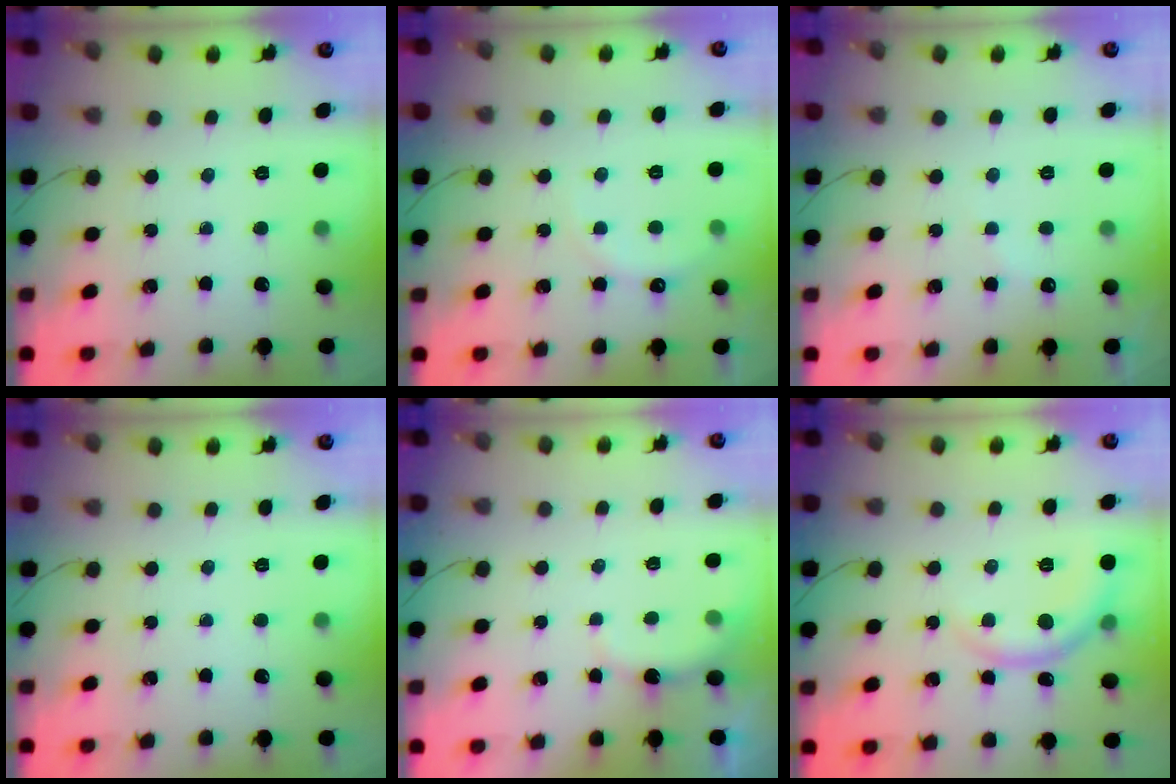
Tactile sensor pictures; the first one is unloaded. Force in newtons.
{"total": 7.2, "press": 7.0, "slide": 1.6}
{"total": 4.8, "press": 4.8, "slide": 0.6}
{"total": 0.0}
{"total": 3.4, "press": 3.3, "slide": 0.9}
{"total": 6.4, "press": 6.4, "slide": 0.7}